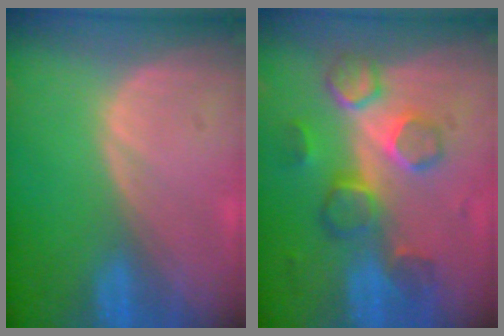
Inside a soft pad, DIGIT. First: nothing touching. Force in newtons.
{"total": 8.6, "press": 7.7, "slide": 3.8}